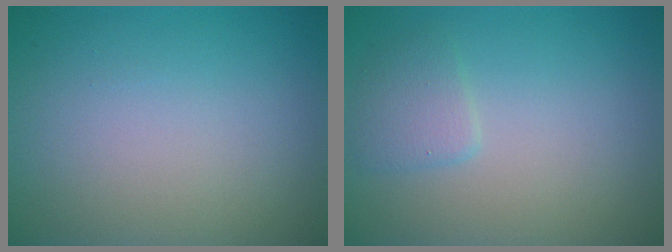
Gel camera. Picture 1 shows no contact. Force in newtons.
{"total": 1.6, "press": 1.6, "slide": 0.0}